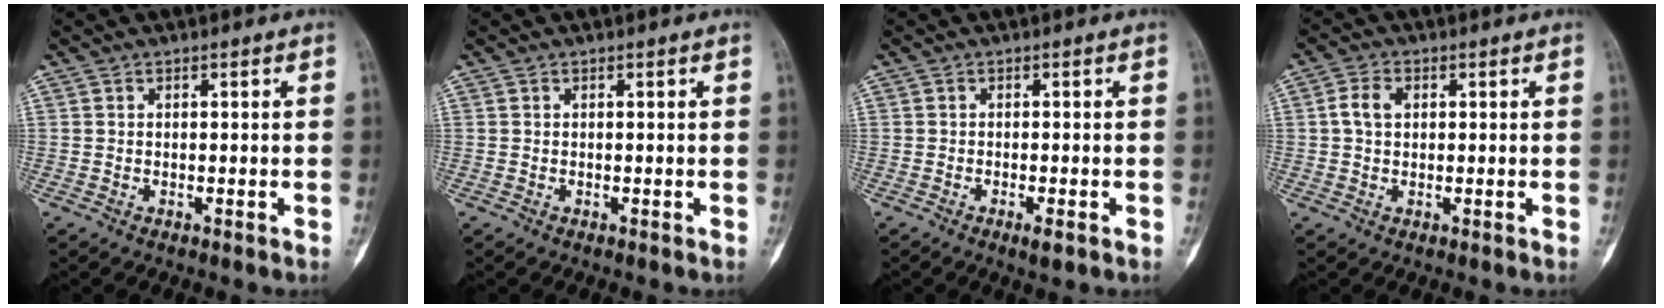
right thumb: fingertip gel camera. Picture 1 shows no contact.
{"total": 0.0}
{"total": 1.9, "force": [-0.9, 0.5, 1.6], "torque": [-0.024, -0.002, -0.014]}
{"total": 3.7, "force": [0.7, 2.6, 2.6], "torque": [-0.054, 0.009, 0.010]}